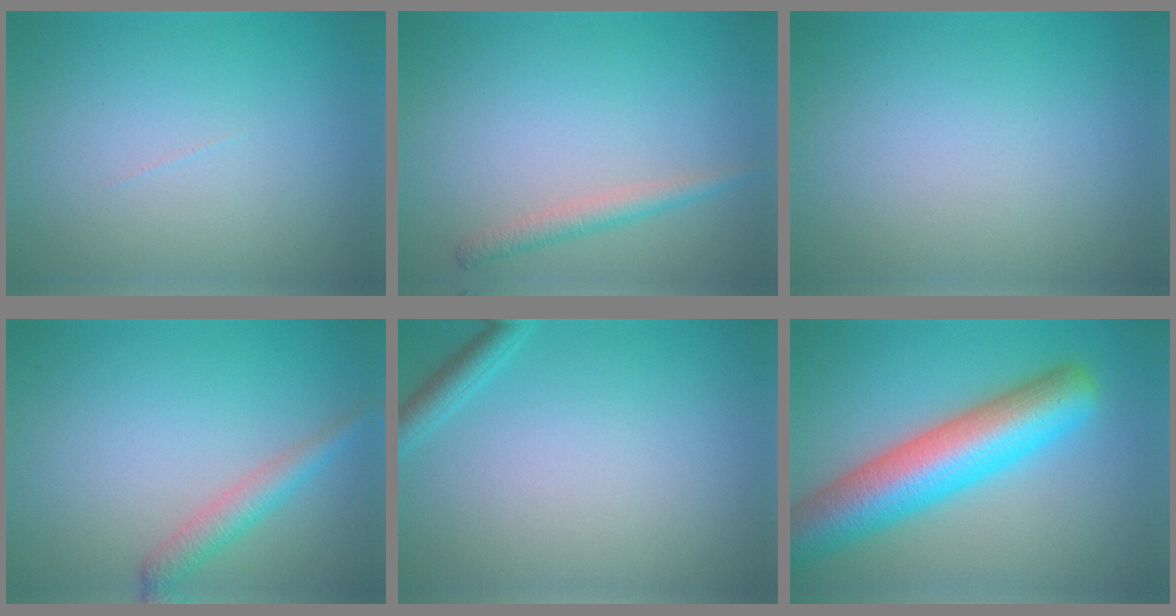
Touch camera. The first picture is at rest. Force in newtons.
{"total": 1.8, "press": 1.8, "slide": 0.1}
{"total": 0.0}
{"total": 2.5, "press": 2.5, "slide": 0.1}
{"total": 1.7, "press": 1.7, "slide": 0.1}
{"total": 10.2, "press": 10.2, "slide": 0.4}